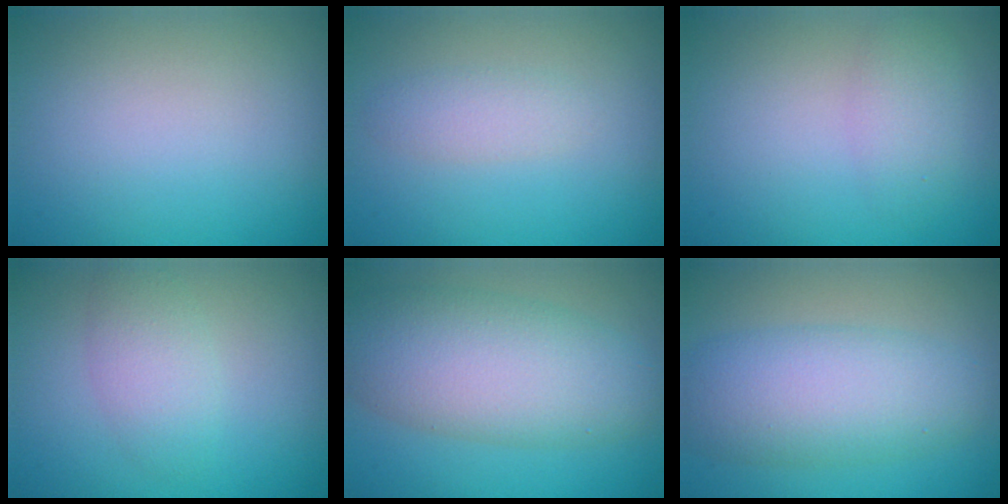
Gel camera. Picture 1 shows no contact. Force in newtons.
{"total": 1.6, "press": 1.6, "slide": 0.0}
{"total": 2.2, "press": 2.2, "slide": 0.1}
{"total": 2.7, "press": 2.7, "slide": 0.1}
{"total": 8.1, "press": 8.1, "slide": 0.2}
{"total": 6.6, "press": 6.6, "slide": 0.2}